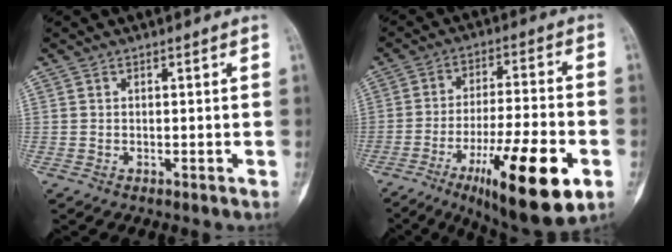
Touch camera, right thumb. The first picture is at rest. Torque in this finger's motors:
{"motor_torque": [-0.09, 0.47, 1.39, -1.38, 0.16]}